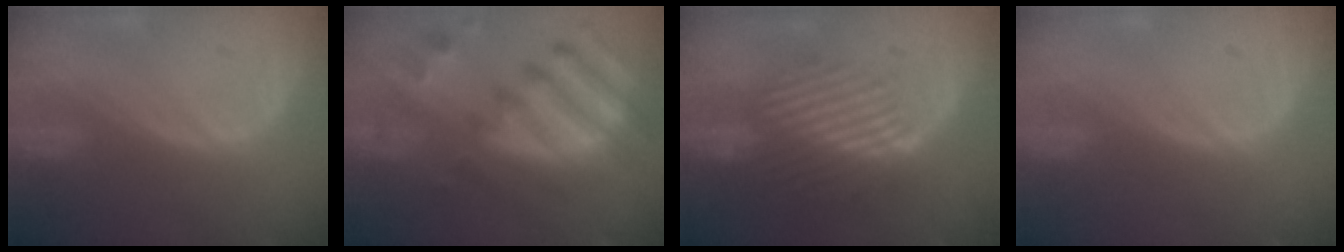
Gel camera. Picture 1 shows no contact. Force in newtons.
{"total": 12.8, "press": 10.6, "slide": 7.1}
{"total": 9.5, "press": 7.9, "slide": 5.2}
{"total": 0.0}